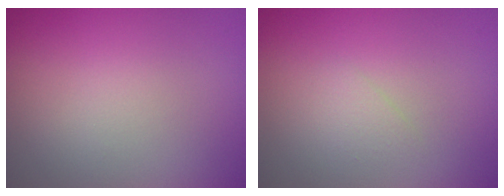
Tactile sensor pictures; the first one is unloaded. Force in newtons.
{"total": 1.0, "press": 1.0, "slide": 0.1}